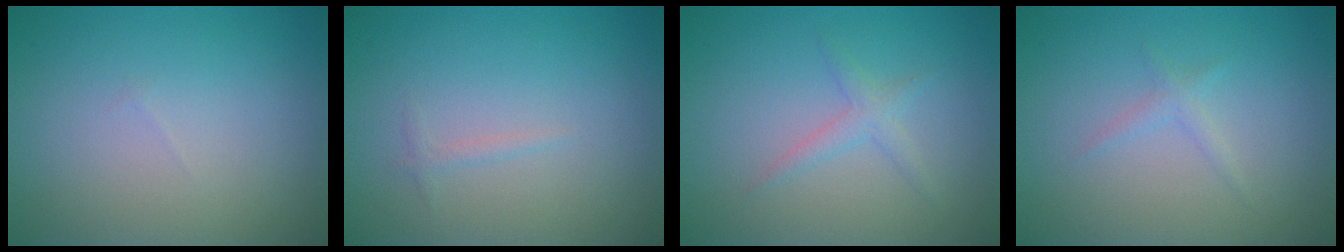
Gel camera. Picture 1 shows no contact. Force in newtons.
{"total": 0.6, "press": 0.6, "slide": 0.1}
{"total": 1.4, "press": 1.4, "slide": 0.1}
{"total": 0.9, "press": 0.9, "slide": 0.0}